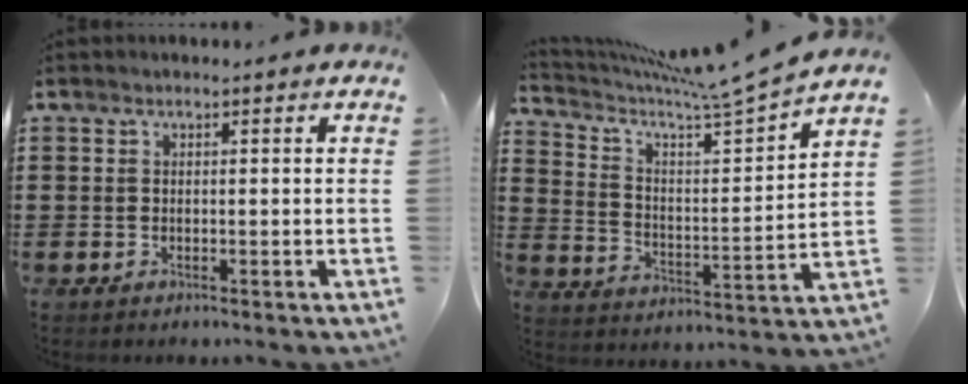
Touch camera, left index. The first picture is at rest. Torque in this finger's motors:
{"motor_torque": [0.04, 0.00, 0.08, 0.20]}